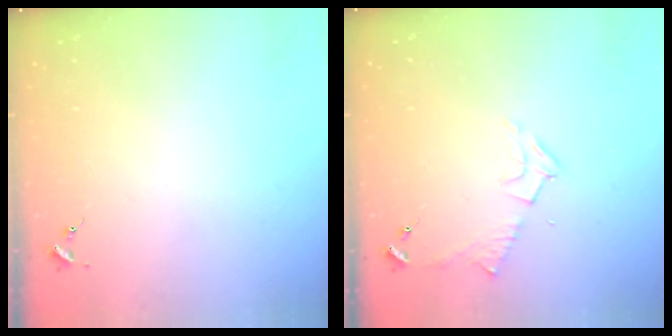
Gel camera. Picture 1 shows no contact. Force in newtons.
{"total": 6.2, "press": 6.2, "slide": 0.7}